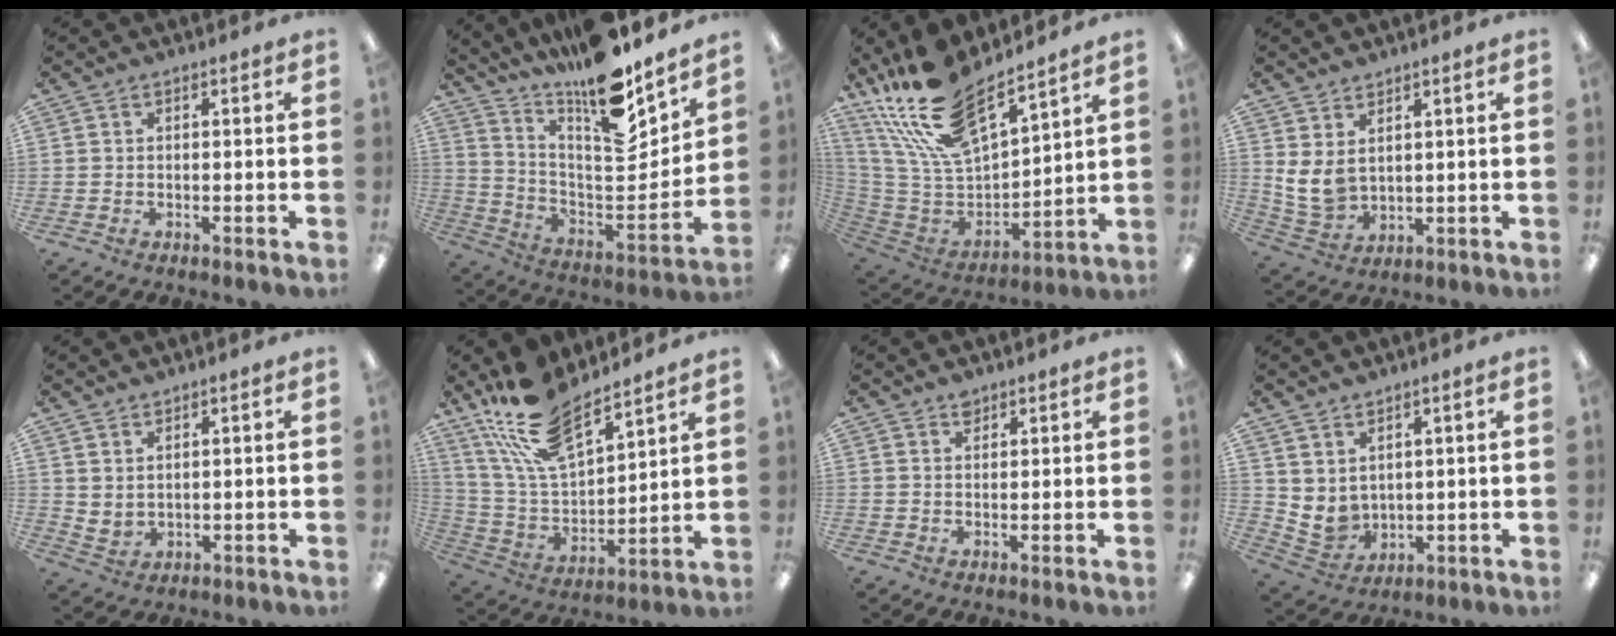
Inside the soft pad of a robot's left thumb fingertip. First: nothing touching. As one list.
[{"total": 17.4, "force": [14.0, 3.5, 9.7], "torque": [-0.167, -0.125, 0.235]}, {"total": 22.1, "force": [17.1, 8.0, 11.4], "torque": [-0.246, -0.106, 0.307]}, {"total": 7.2, "force": [3.0, 5.0, 4.2], "torque": [-0.112, -0.018, 0.058]}, {"total": 2.8, "force": [2.7, 0.6, 0.3], "torque": [-0.010, -0.018, 0.052]}, {"total": 18.3, "force": [14.2, 6.9, 9.1], "torque": [-0.197, -0.073, 0.261]}, {"total": 1.8, "force": [1.5, 0.9, 0.5], "torque": [-0.004, -0.006, 0.027]}, {"total": 5.0, "force": [3.3, 3.6, 1.2], "torque": [-0.036, -0.027, 0.067]}]